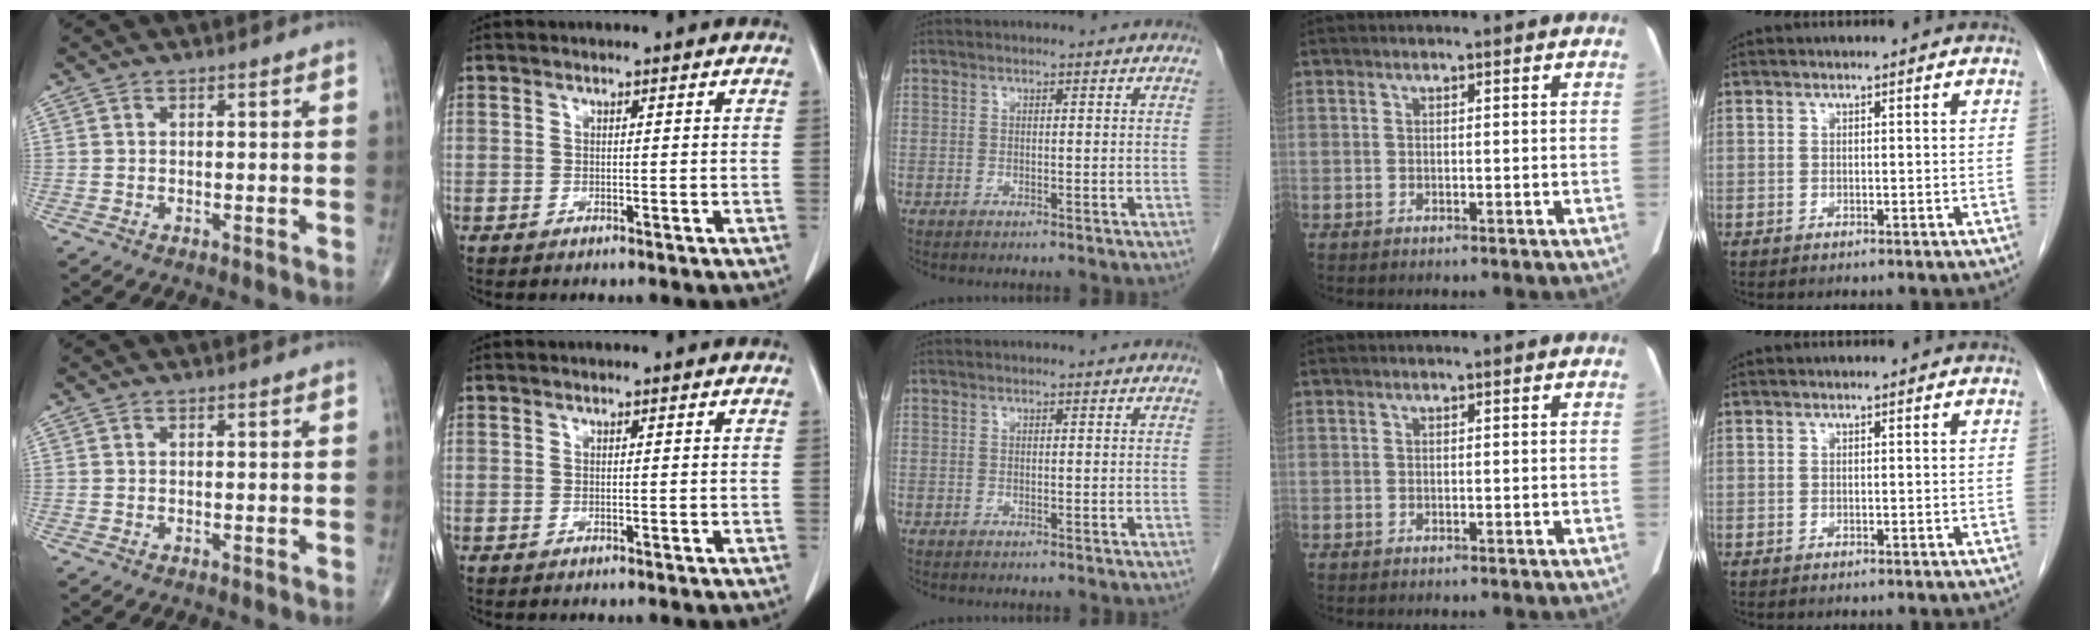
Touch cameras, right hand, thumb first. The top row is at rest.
{}